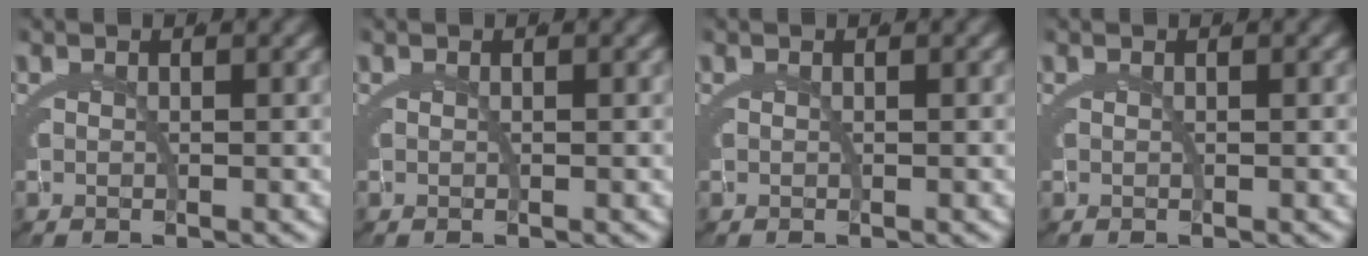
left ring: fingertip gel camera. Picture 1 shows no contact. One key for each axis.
{"total": 0.0}
{"total": 0.0}
{"total": 0.0}